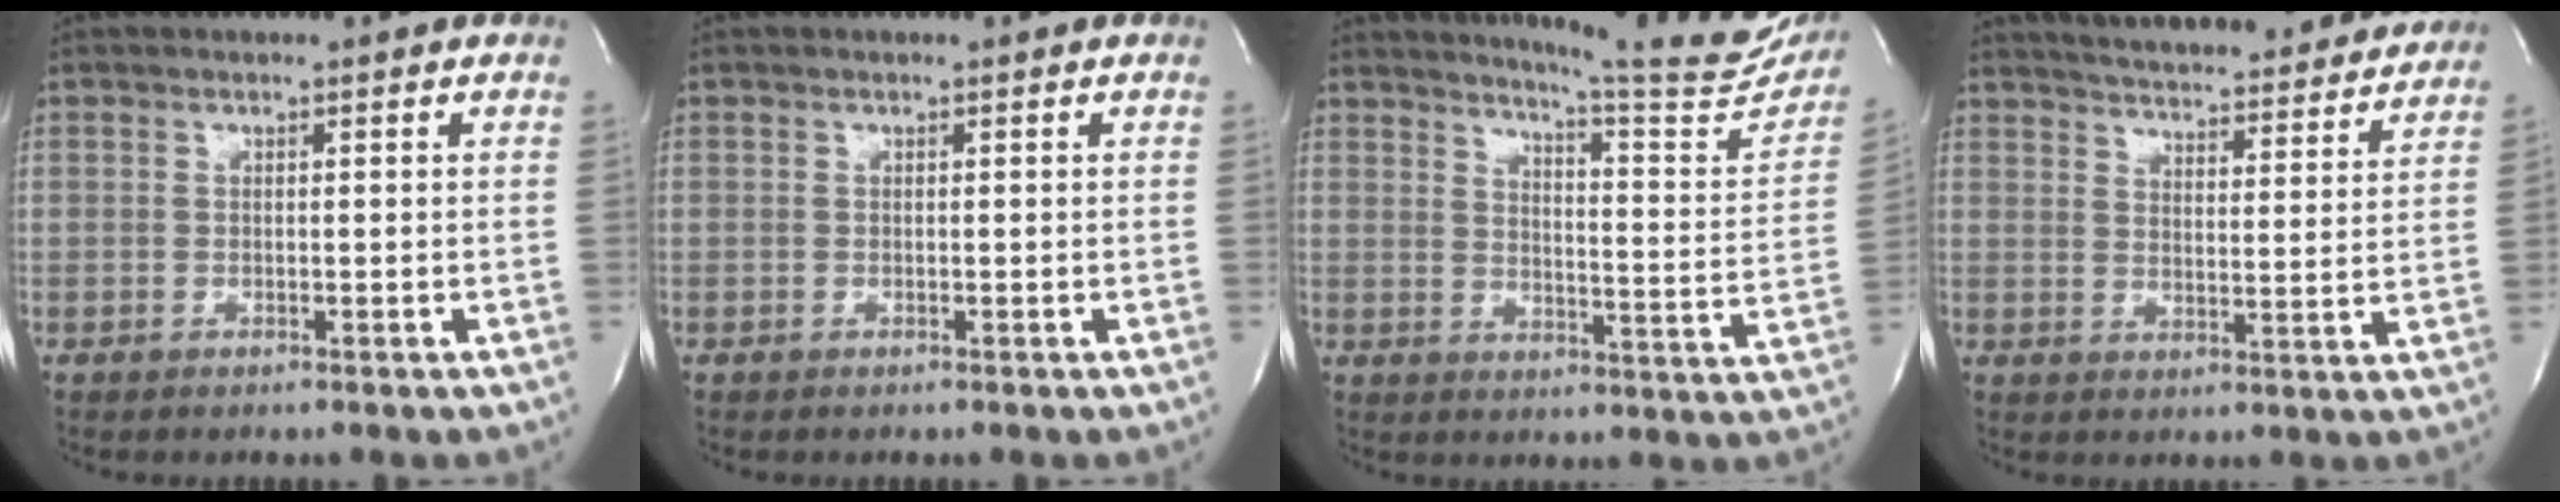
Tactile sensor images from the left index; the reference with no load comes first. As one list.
[{"total": 0.0}, {"total": 19.2, "force": [17.6, 0.9, 7.5], "torque": [-0.104, -0.093, 0.206]}, {"total": 22.8, "force": [21.2, 3.6, 7.3], "torque": [-0.112, -0.022, 0.271]}]